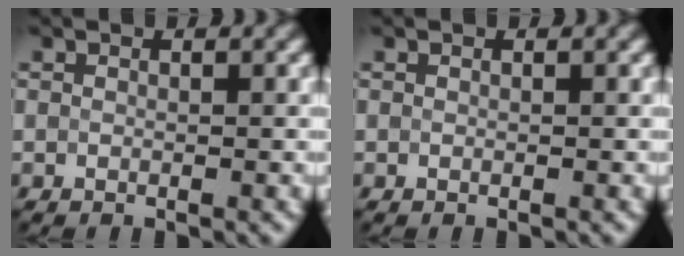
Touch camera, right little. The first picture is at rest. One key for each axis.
{"total": 0.0}